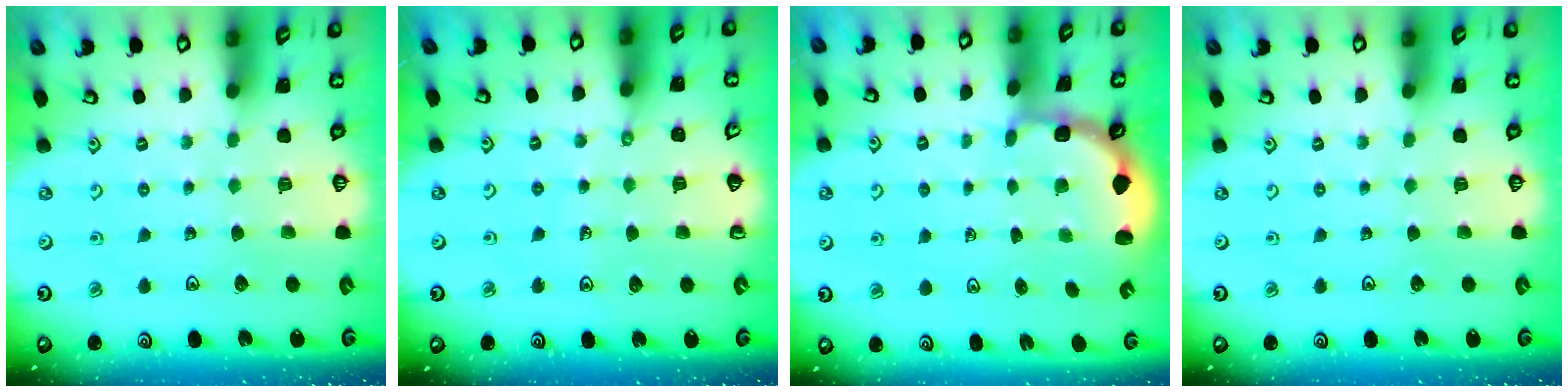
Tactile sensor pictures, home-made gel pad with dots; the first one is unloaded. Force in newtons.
{"total": 3.3, "press": 3.0, "slide": 1.3}
{"total": 2.5, "press": 1.9, "slide": 1.6}
{"total": 0.0}